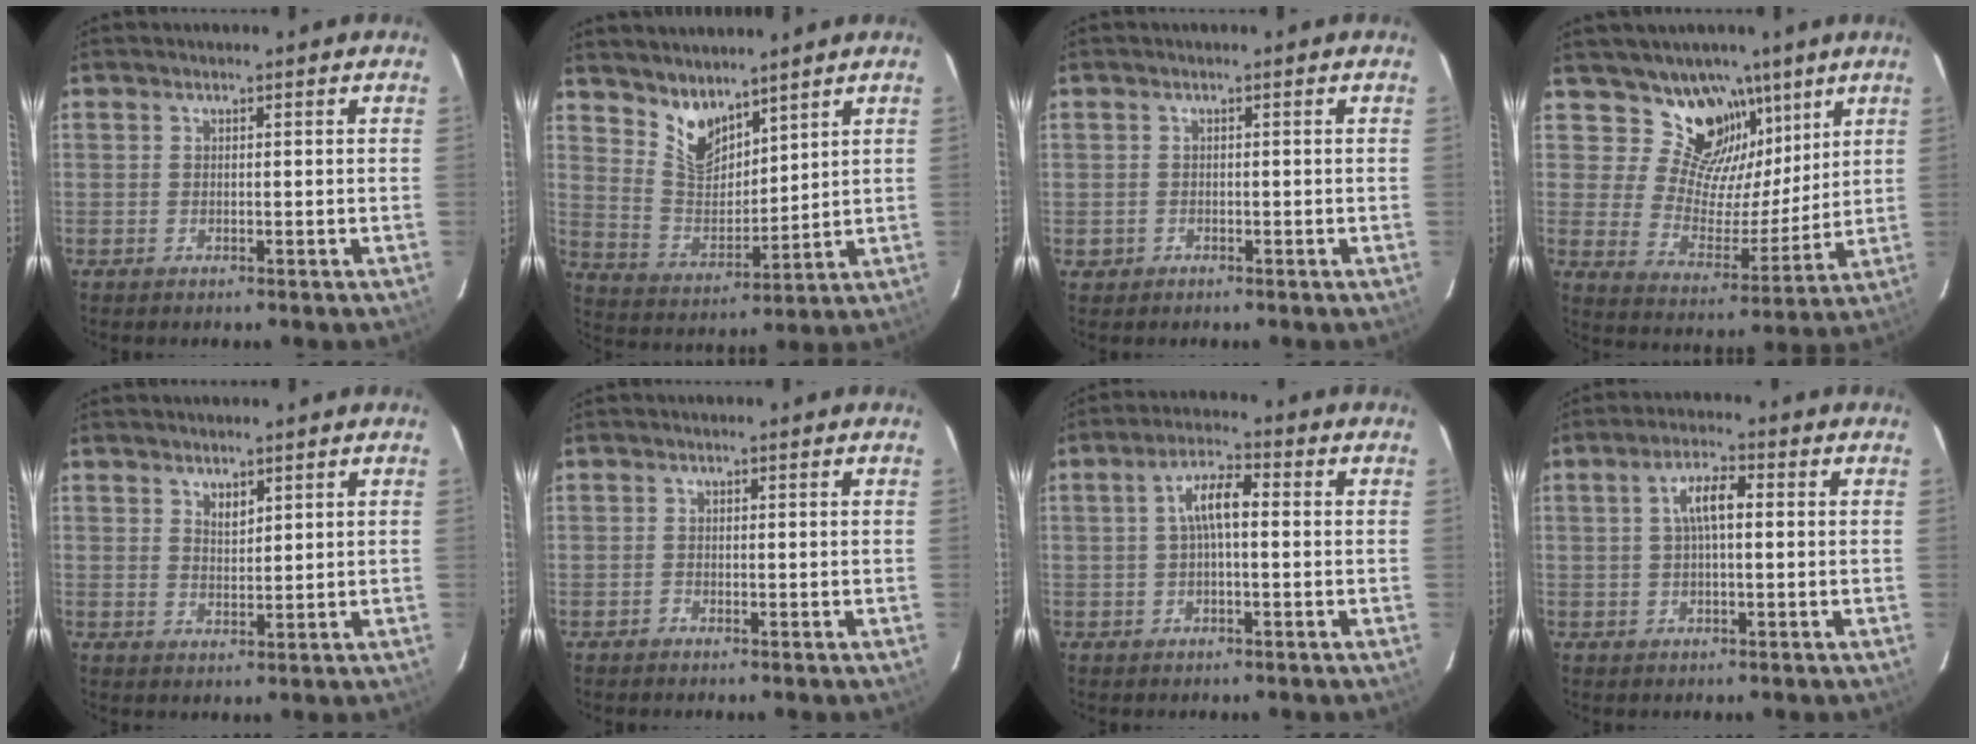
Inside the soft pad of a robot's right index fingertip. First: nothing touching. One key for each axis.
{"total": 8.7, "fx": 6.9, "fy": 4.2, "fz": 3.4, "tx": -0.061, "ty": 0.001, "tz": 0.140}
{"total": 1.6, "fx": -0.5, "fy": 1.5, "fz": 0.1, "tx": -0.006, "ty": 0.003, "tz": -0.004}
{"total": 14.2, "fx": 9.5, "fy": 9.2, "fz": 5.2, "tx": -0.087, "ty": -0.015, "tz": 0.171}
{"total": 2.4, "fx": 1.8, "fy": 1.1, "fz": 1.3, "tx": -0.019, "ty": -0.001, "tz": 0.032}
{"total": 0.7, "fx": -0.4, "fy": 0.5, "fz": -0.2, "tx": 0.002, "ty": 0.004, "tz": -0.010}
{"total": 5.6, "fx": 0.2, "fy": 1.8, "fz": 5.2, "tx": -0.101, "ty": 0.017, "tz": 0.004}
{"total": 5.1, "fx": 0.8, "fy": 1.7, "fz": 4.7, "tx": -0.091, "ty": 0.014, "tz": 0.015}